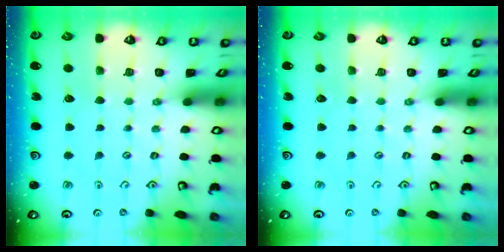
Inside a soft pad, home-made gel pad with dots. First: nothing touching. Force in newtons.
{"total": 0.0}